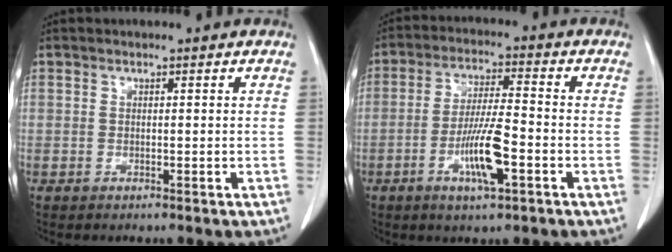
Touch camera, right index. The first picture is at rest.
{"total": 8.9, "force": [-3.2, 1.1, 8.2], "torque": [-0.154, -0.005, -0.059]}